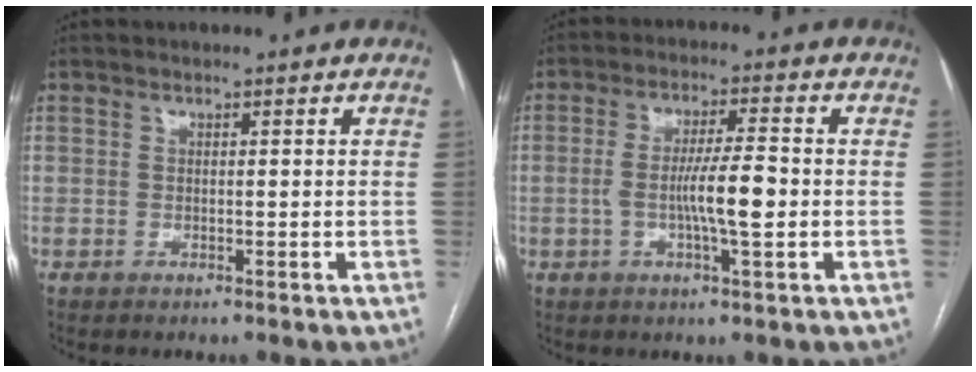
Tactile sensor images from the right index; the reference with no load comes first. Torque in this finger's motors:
{"motor_torque": [0.29, -0.06, 0.18, 0.13]}